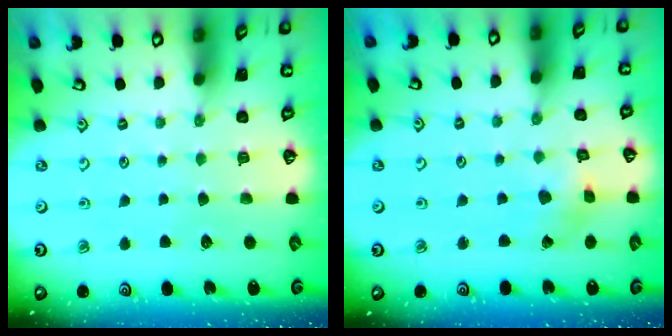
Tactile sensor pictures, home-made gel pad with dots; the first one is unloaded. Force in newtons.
{"total": 2.4, "press": 2.4, "slide": 0.5}